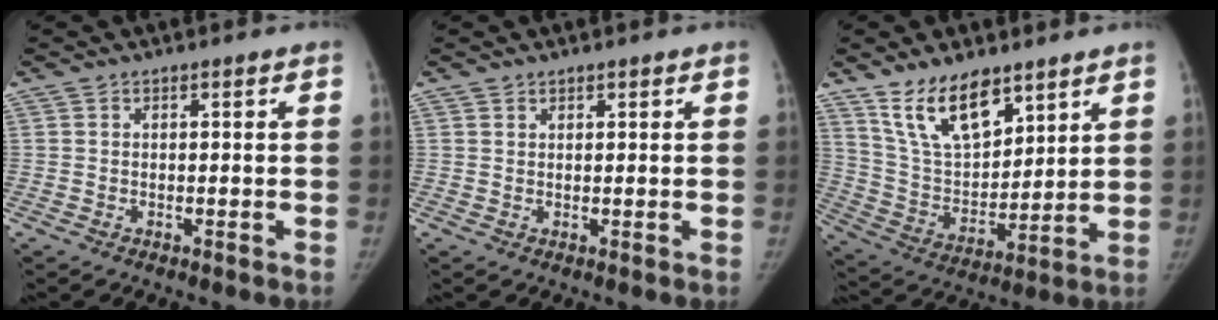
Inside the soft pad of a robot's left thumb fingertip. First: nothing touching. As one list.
[{"total": 1.0, "force": [0.8, 0.5, 0.1], "torque": [0.008, -0.005, 0.010]}, {"total": 14.8, "force": [10.0, 7.0, 8.3], "torque": [-0.113, -0.059, 0.199]}]